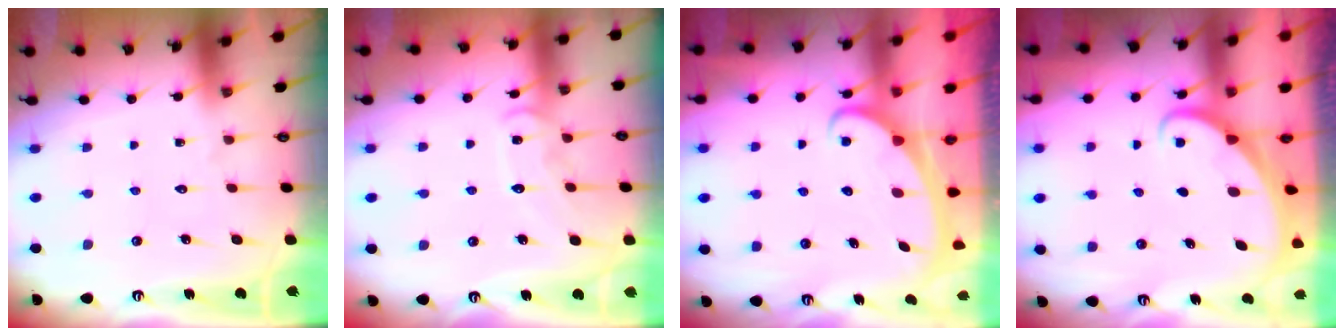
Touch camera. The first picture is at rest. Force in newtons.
{"total": 10.0, "press": 10.0, "slide": 0.7}
{"total": 2.3, "press": 2.2, "slide": 0.3}
{"total": 1.9, "press": 1.9, "slide": 0.1}